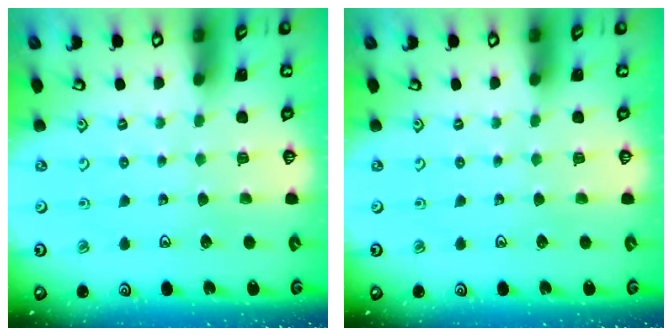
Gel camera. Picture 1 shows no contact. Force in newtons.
{"total": 0.0}